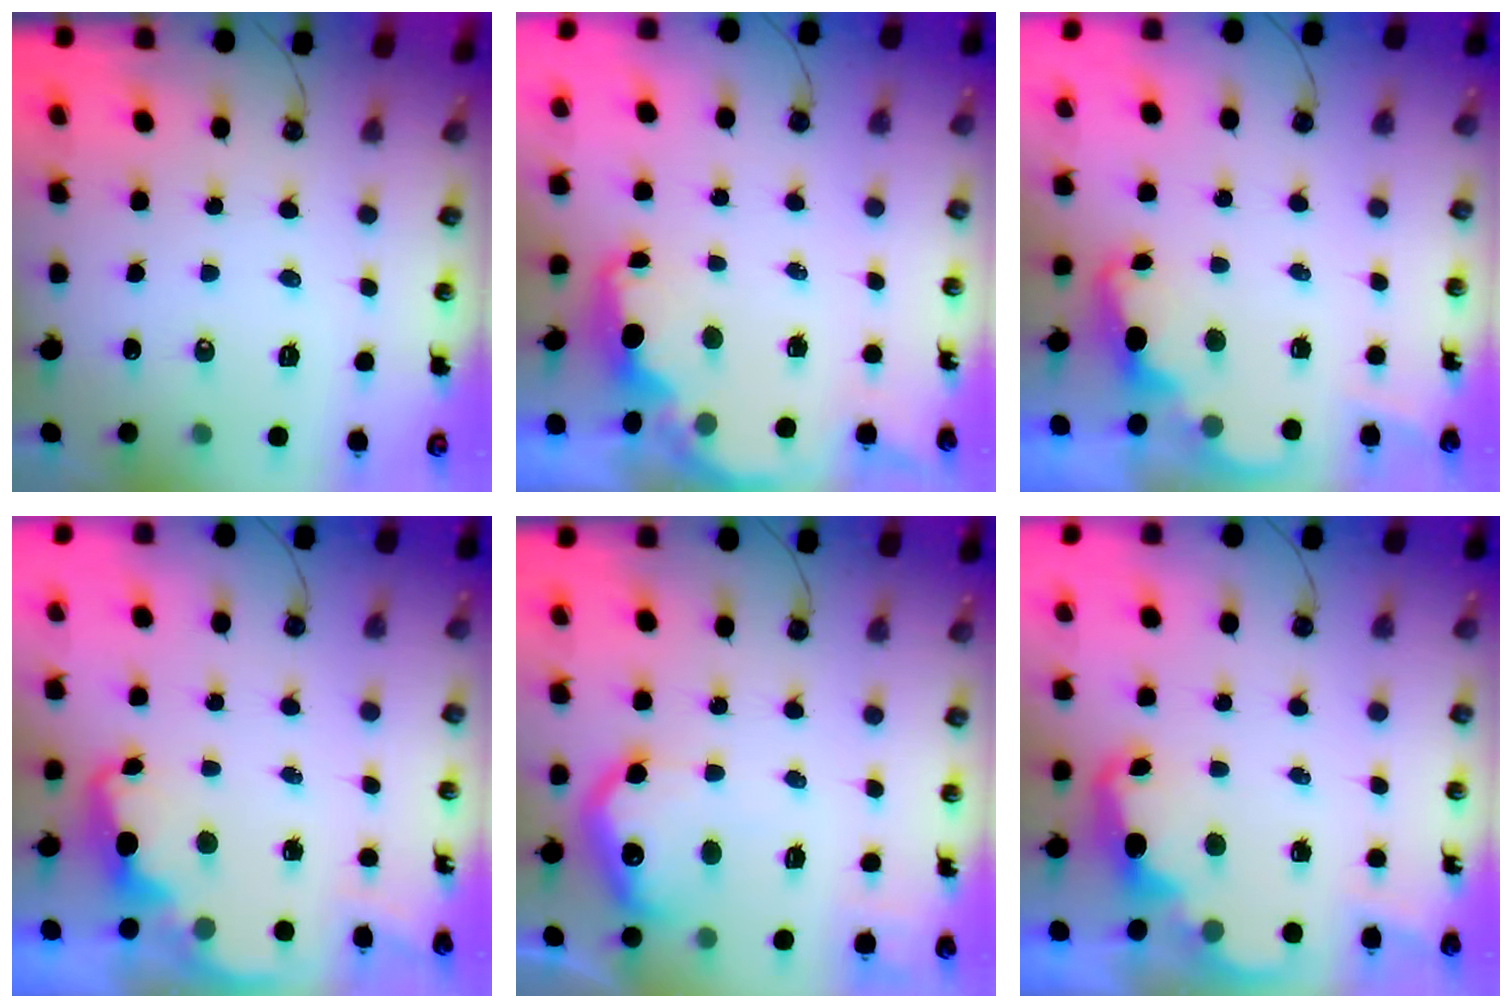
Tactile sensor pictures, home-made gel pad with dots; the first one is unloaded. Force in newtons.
{"total": 2.2, "press": 2.0, "slide": 0.8}
{"total": 2.3, "press": 2.2, "slide": 0.5}
{"total": 2.4, "press": 2.4, "slide": 0.5}
{"total": 12.1, "press": 12.0, "slide": 1.1}
{"total": 3.4, "press": 3.3, "slide": 0.8}